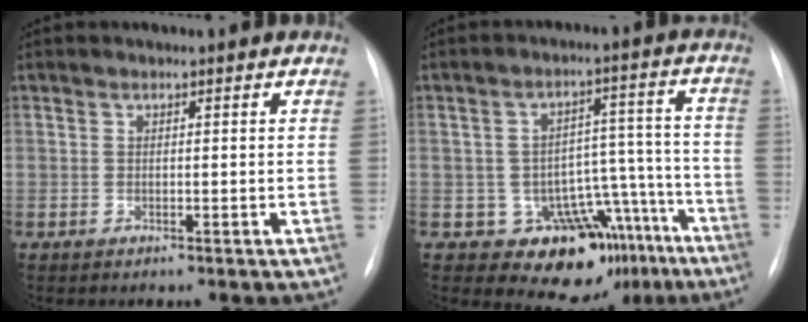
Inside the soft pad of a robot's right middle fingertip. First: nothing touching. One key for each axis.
{"total": 12.5, "fx": -8.0, "fy": 8.4, "fz": 4.5, "tx": -0.011, "ty": 0.080, "tz": -0.099}